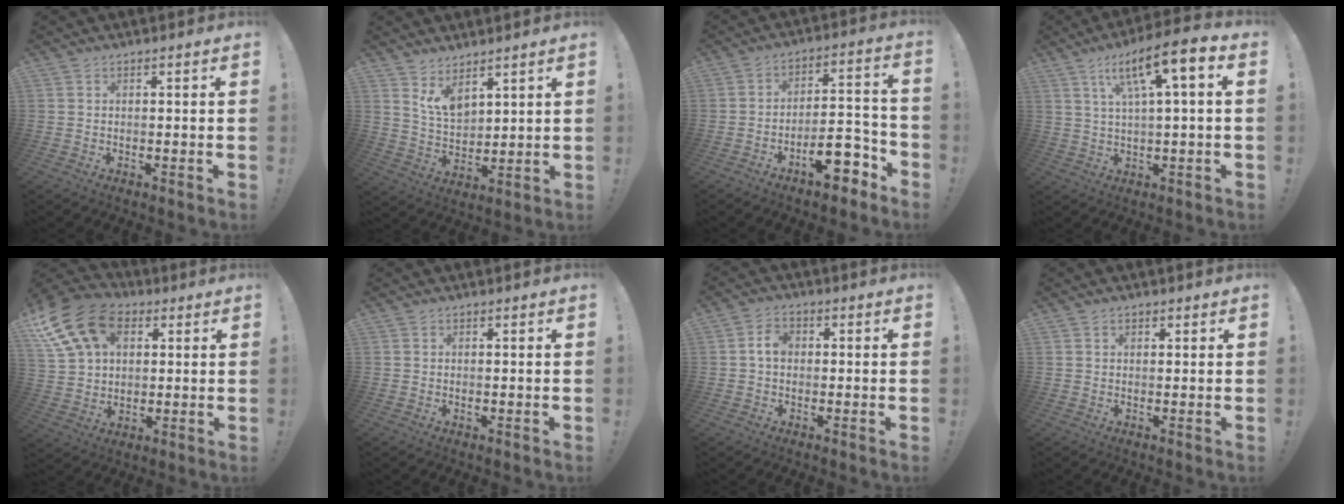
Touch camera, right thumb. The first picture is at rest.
{"total": 8.2, "force": [5.9, 4.3, 3.8], "torque": [-0.084, -0.036, 0.116]}
{"total": 13.3, "force": [-8.5, 5.4, 8.6], "torque": [-0.110, 0.066, -0.138]}
{"total": 12.0, "force": [4.2, 2.0, 11.0], "torque": [-0.179, -0.015, 0.059]}
{"total": 19.4, "force": [7.9, 13.8, 11.2], "torque": [-0.195, -0.027, 0.149]}
{"total": 0.0}
{"total": 4.5, "force": [0.3, 3.3, 3.1], "torque": [-0.051, 0.010, 0.005]}
{"total": 1.2, "force": [0.7, 0.8, 0.5], "torque": [0.002, -0.002, 0.012]}